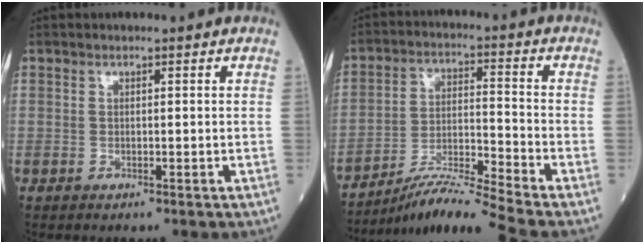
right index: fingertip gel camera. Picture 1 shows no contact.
{"total": 10.3, "force": [-9.1, -2.9, 3.7], "torque": [-0.069, -0.008, -0.165]}